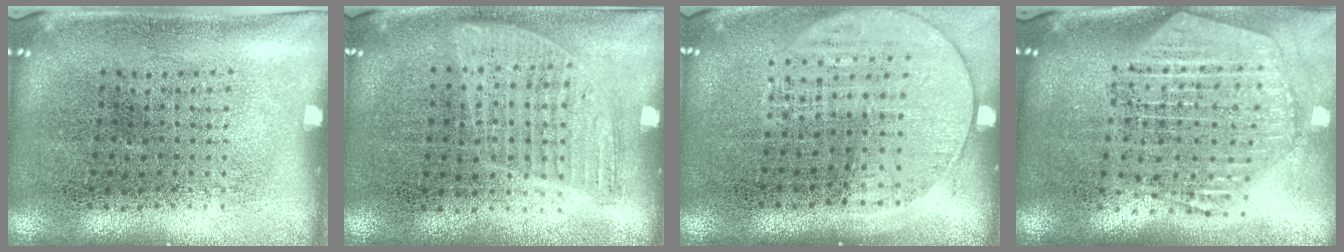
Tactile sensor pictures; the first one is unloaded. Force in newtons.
{"total": 0.8, "press": 0.8, "slide": 0.3}
{"total": 1.6, "press": 1.5, "slide": 0.7}
{"total": 2.5, "press": 2.1, "slide": 1.3}